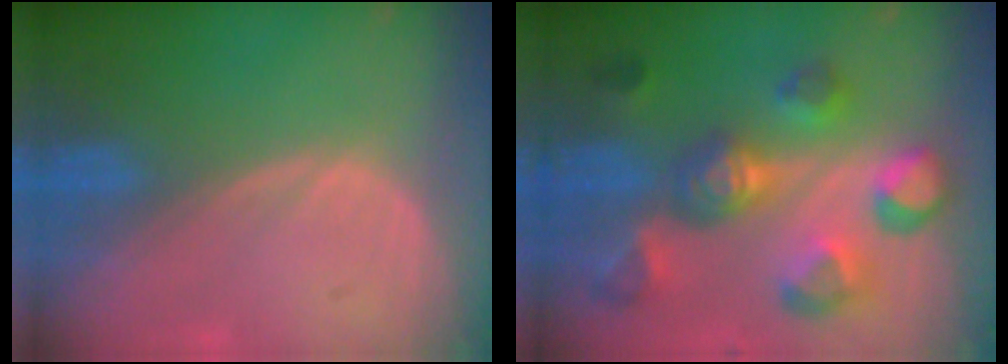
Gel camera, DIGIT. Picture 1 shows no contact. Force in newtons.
{"total": 11.0, "press": 10.0, "slide": 4.6}